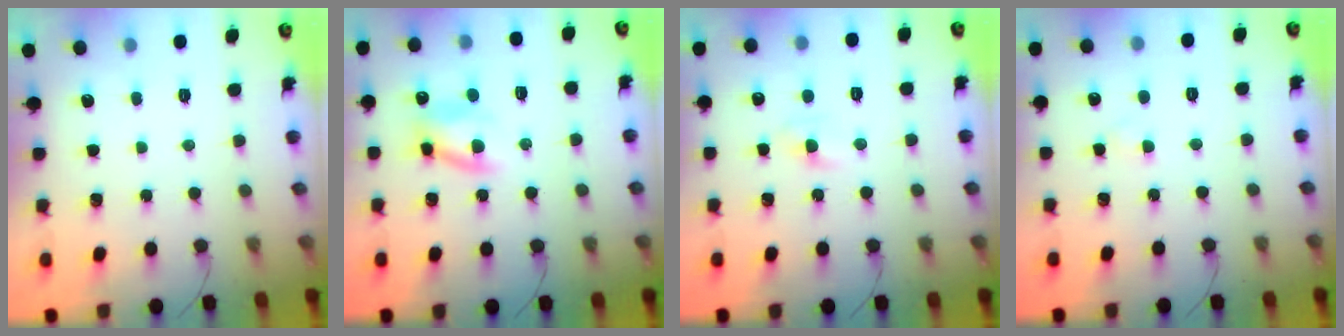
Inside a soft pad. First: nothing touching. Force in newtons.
{"total": 8.9, "press": 8.7, "slide": 2.1}
{"total": 2.0, "press": 1.8, "slide": 0.9}
{"total": 1.5, "press": 1.2, "slide": 0.8}